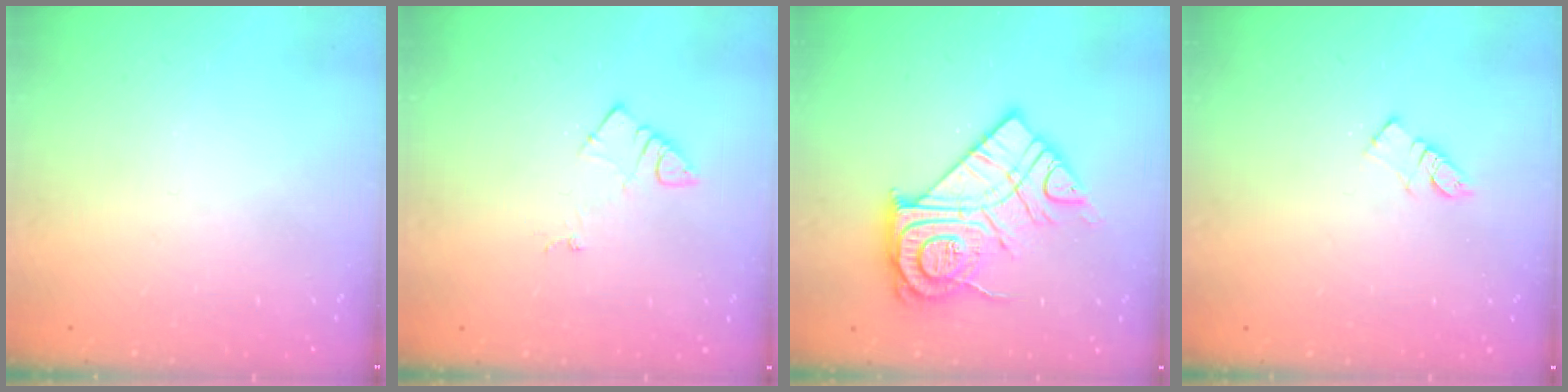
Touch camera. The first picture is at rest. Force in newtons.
{"total": 4.2, "press": 4.1, "slide": 0.8}
{"total": 19.4, "press": 19.4, "slide": 1.6}
{"total": 6.1, "press": 6.1, "slide": 0.1}